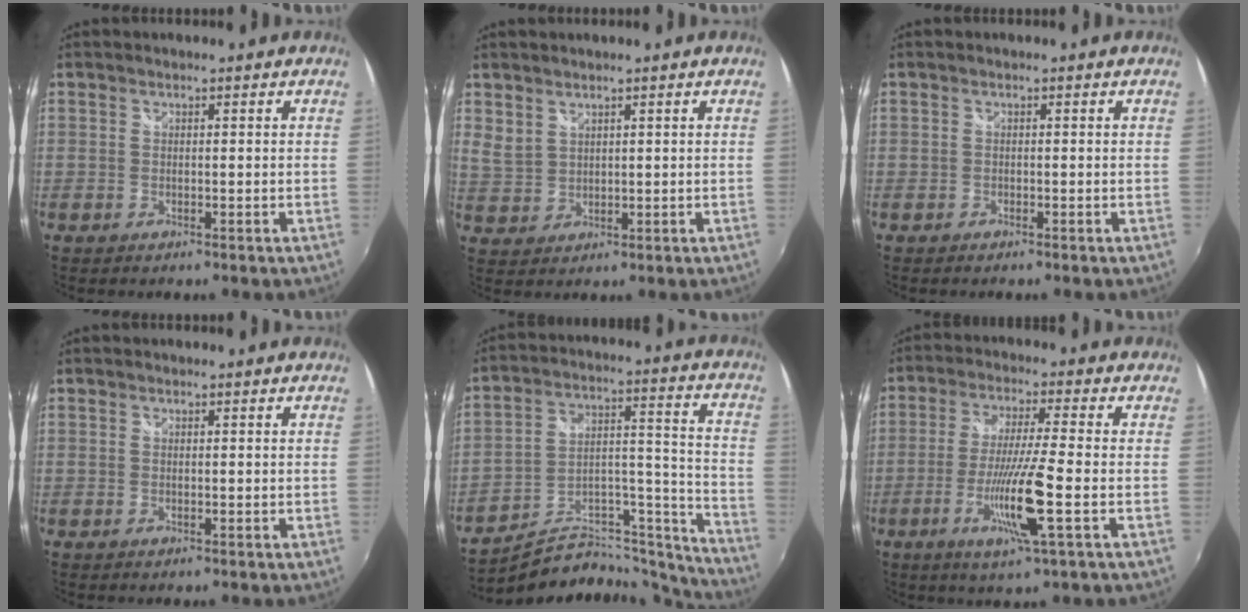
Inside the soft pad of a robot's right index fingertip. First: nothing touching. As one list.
[{"total": 3.3, "force": [2.4, 2.0, 1.1], "torque": [-0.019, 0.000, 0.054]}, {"total": 0.7, "force": [-0.5, 0.4, 0.1], "torque": [-0.007, -0.004, -0.012]}, {"total": 0.0}, {"total": 20.0, "force": [-18.9, 5.4, 3.8], "torque": [-0.029, 0.080, -0.278]}, {"total": 10.9, "force": [-3.7, -0.7, 10.2], "torque": [-0.204, -0.019, -0.067]}]